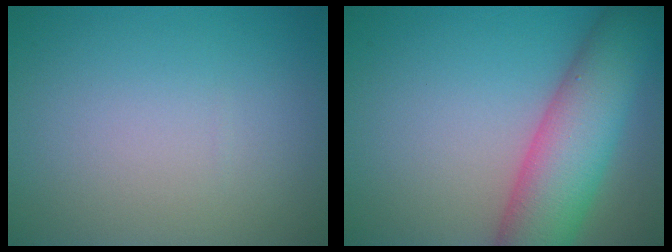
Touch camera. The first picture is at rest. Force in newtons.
{"total": 9.0, "press": 9.0, "slide": 0.3}